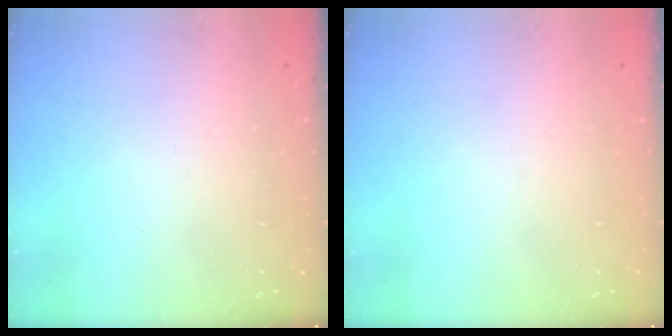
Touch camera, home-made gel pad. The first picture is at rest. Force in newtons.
{"total": 0.0}